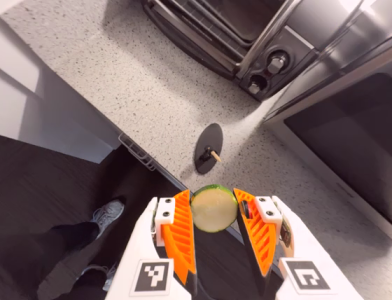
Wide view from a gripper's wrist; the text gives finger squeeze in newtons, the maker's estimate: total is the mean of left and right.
{"total": 9.9, "left": 10.2, "right": 9.7}